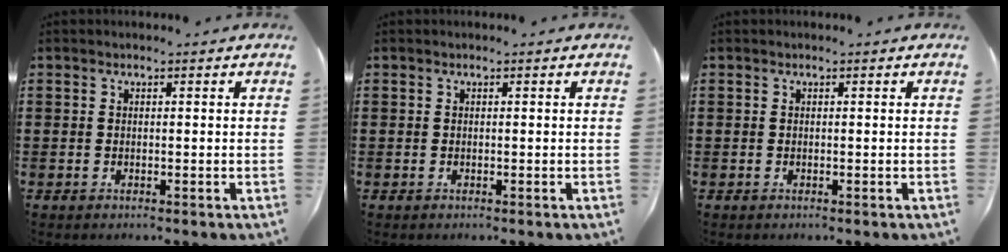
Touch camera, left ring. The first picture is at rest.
{"total": 0.0}
{"total": 0.0}